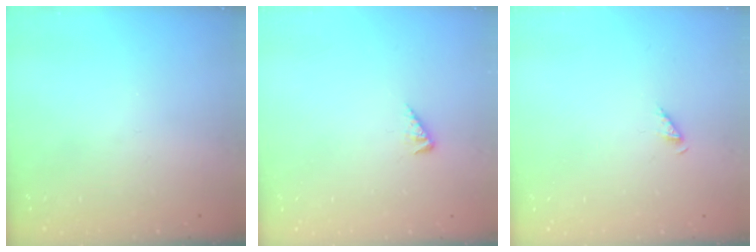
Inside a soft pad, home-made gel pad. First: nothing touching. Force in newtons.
{"total": 2.4, "press": 2.3, "slide": 0.5}
{"total": 2.2, "press": 2.1, "slide": 0.4}